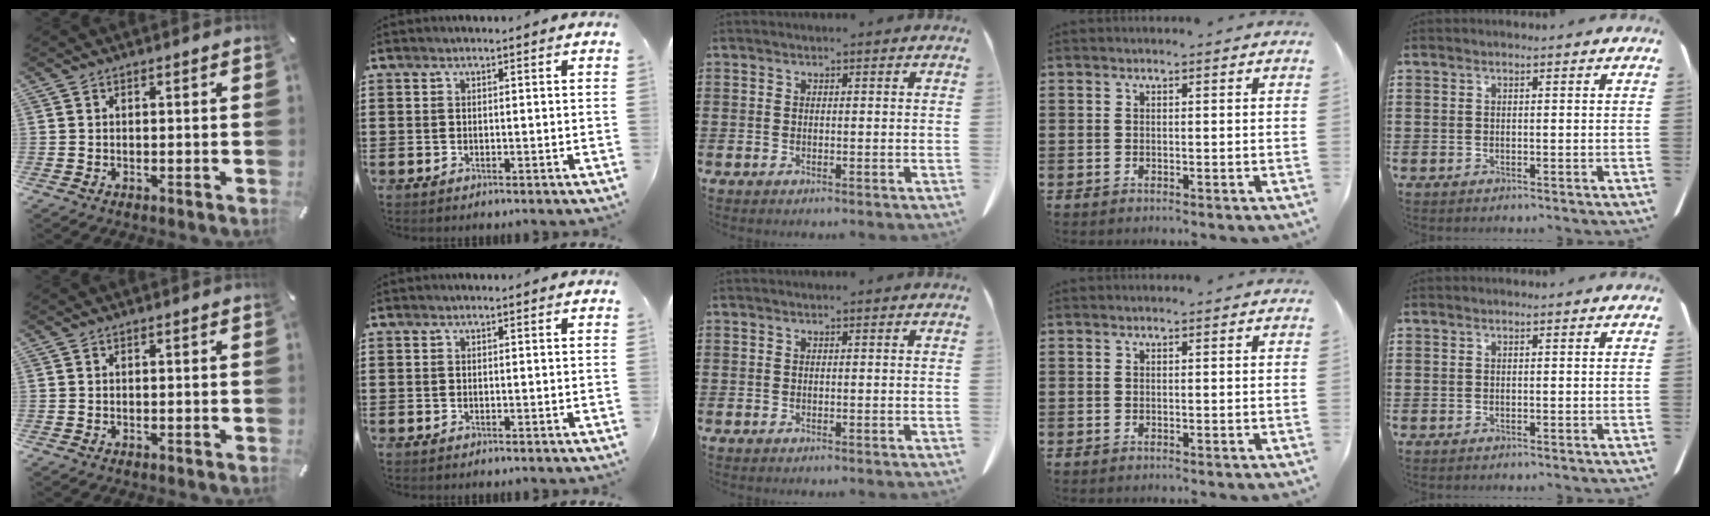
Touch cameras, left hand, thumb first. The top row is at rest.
{}